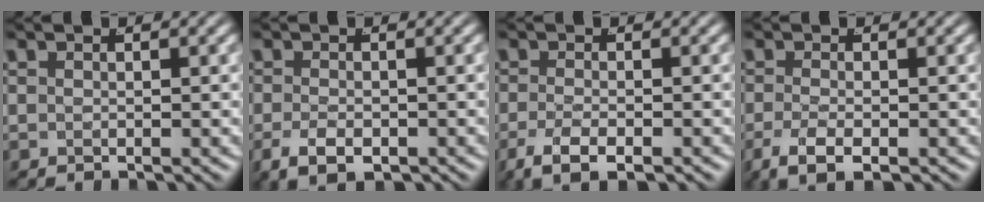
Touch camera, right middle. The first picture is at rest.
{"total": 3.2, "force": [-1.9, 1.5, 2.1], "torque": [-0.039, -0.016, -0.021]}
{"total": 3.7, "force": [-2.5, 1.2, 2.5], "torque": [-0.052, -0.015, -0.032]}
{"total": 3.7, "force": [-2.1, 1.3, 2.7], "torque": [-0.059, -0.018, -0.024]}